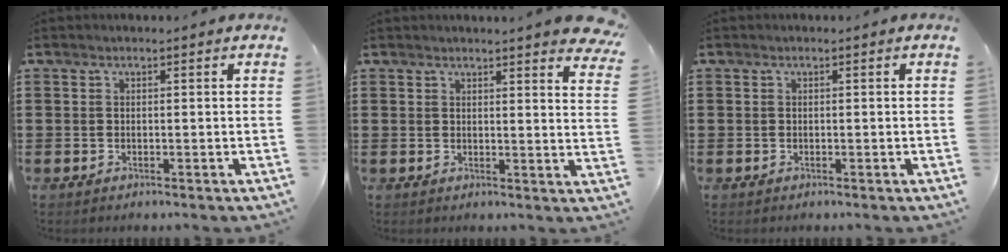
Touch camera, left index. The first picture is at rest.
{"total": 3.6, "force": [3.3, -0.6, 1.2], "torque": [-0.018, -0.020, 0.057]}
{"total": 0.0}